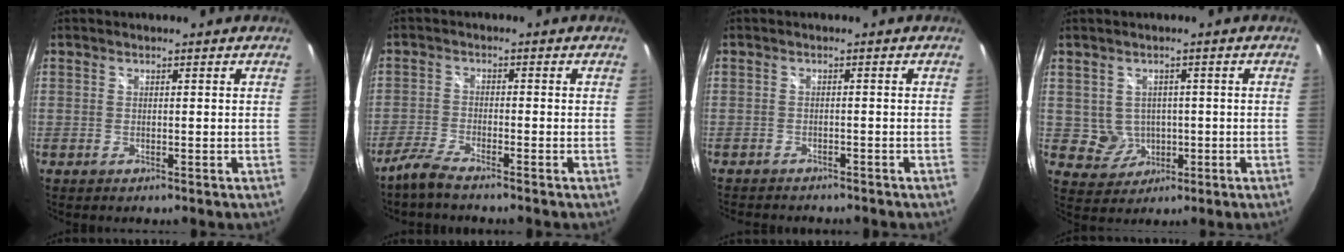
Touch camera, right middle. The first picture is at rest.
{"total": 3.8, "force": [-3.3, -0.2, 1.9], "torque": [-0.058, -0.008, -0.074]}
{"total": 4.4, "force": [-4.0, 0.9, 1.4], "torque": [-0.034, -0.013, -0.060]}
{"total": 4.6, "force": [-0.2, 4.5, 1.1], "torque": [-0.030, 0.008, 0.011]}